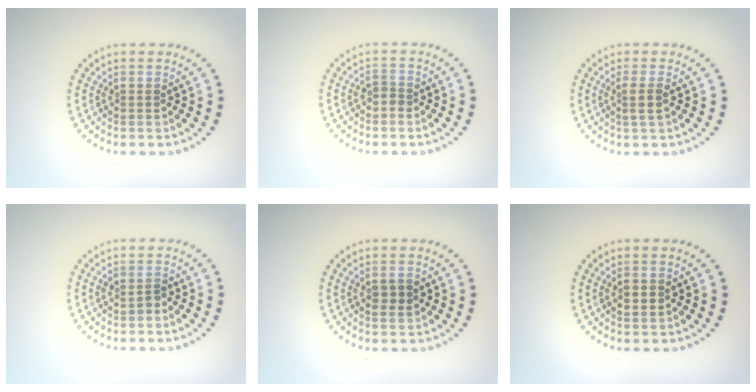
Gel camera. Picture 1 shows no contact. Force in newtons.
{"total": 1.1, "press": 0.9, "slide": 0.7}
{"total": 1.6, "press": 1.3, "slide": 0.9}
{"total": 0.9, "press": 0.8, "slide": 0.3}
{"total": 1.8, "press": 1.8, "slide": 0.2}
{"total": 1.0, "press": 1.0, "slide": 0.0}